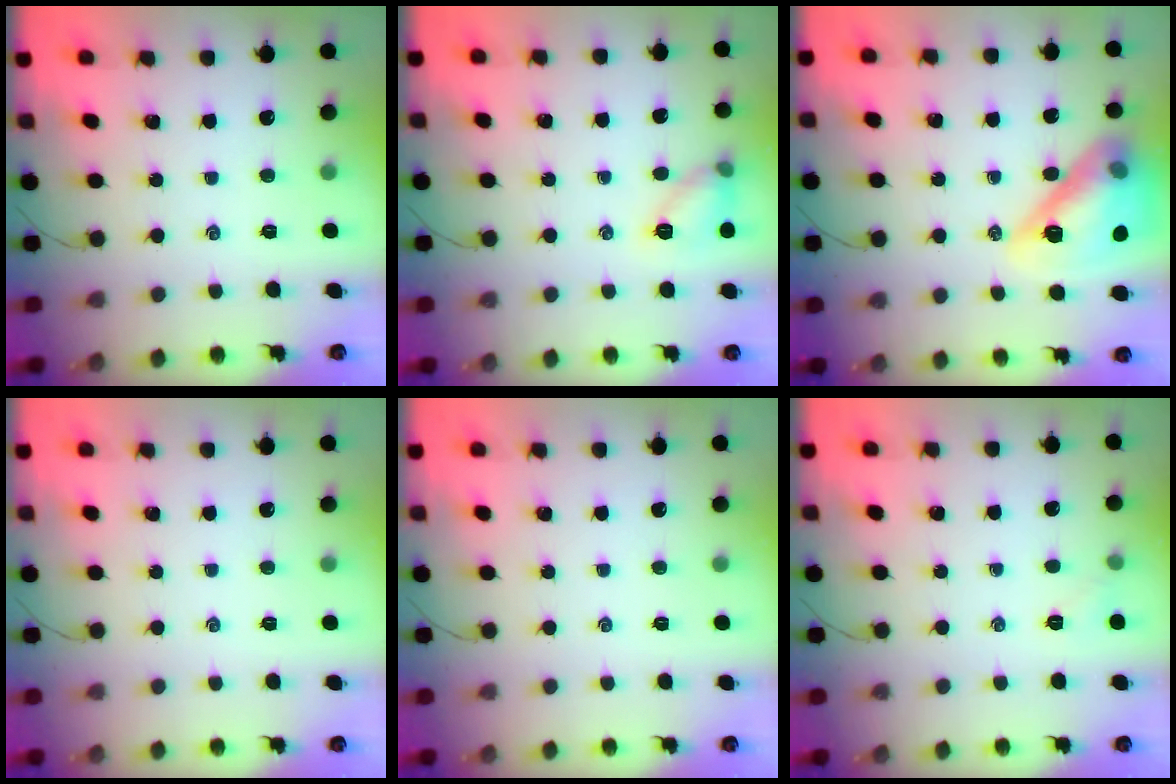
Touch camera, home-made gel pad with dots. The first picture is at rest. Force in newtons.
{"total": 8.9, "press": 8.9, "slide": 0.6}
{"total": 21.6, "press": 21.2, "slide": 4.3}
{"total": 0.0}
{"total": 0.0}
{"total": 3.9, "press": 3.7, "slide": 1.1}